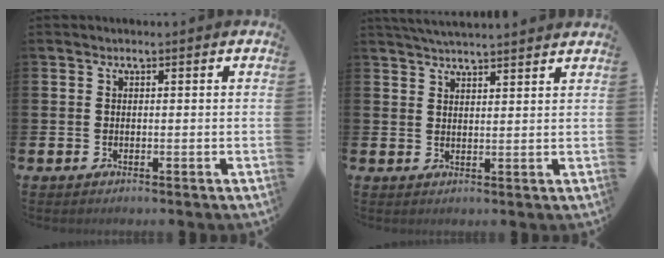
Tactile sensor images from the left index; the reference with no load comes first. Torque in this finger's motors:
{"motor_torque": [1.01, -1.13, 0.25, 0.08]}